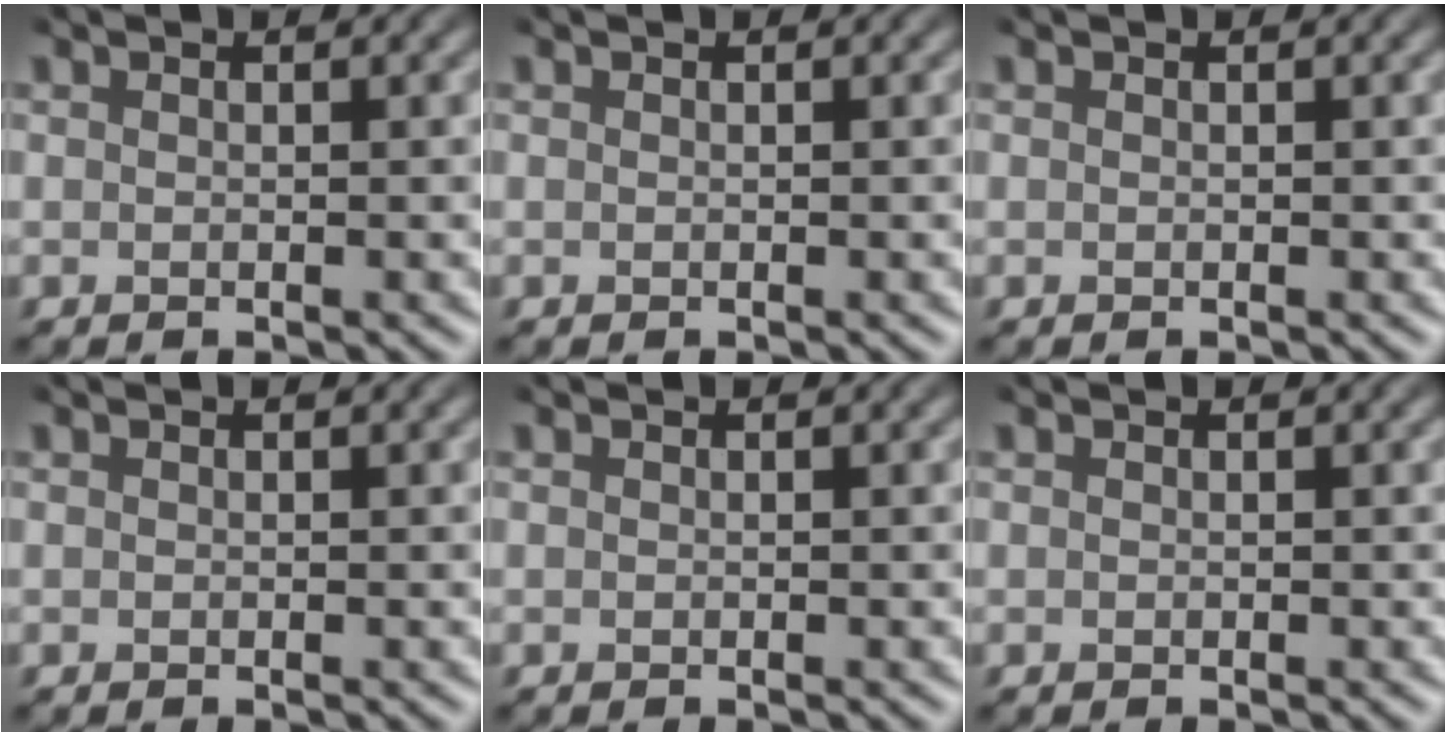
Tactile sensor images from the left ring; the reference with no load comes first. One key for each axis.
{"total": 0.0}
{"total": 0.0}
{"total": 0.0}
{"total": 0.0}
{"total": 0.0}